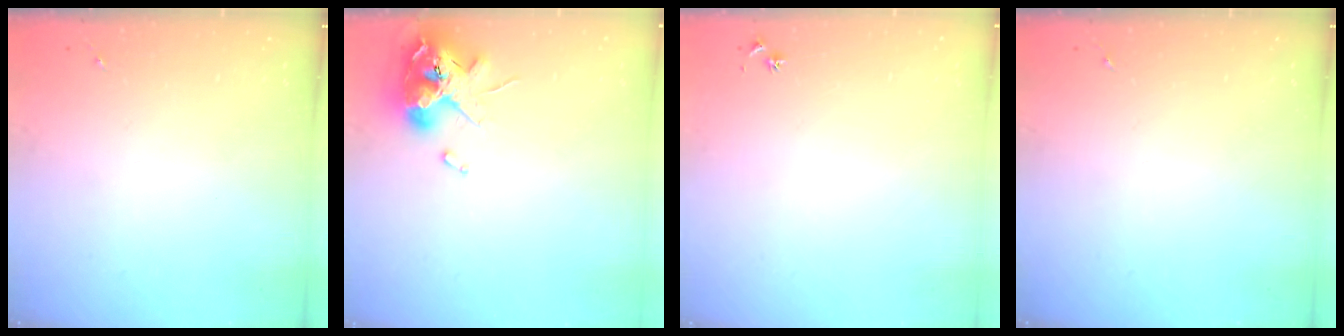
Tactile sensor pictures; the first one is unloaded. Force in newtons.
{"total": 12.7, "press": 12.5, "slide": 2.0}
{"total": 3.0, "press": 2.9, "slide": 0.3}
{"total": 0.0}